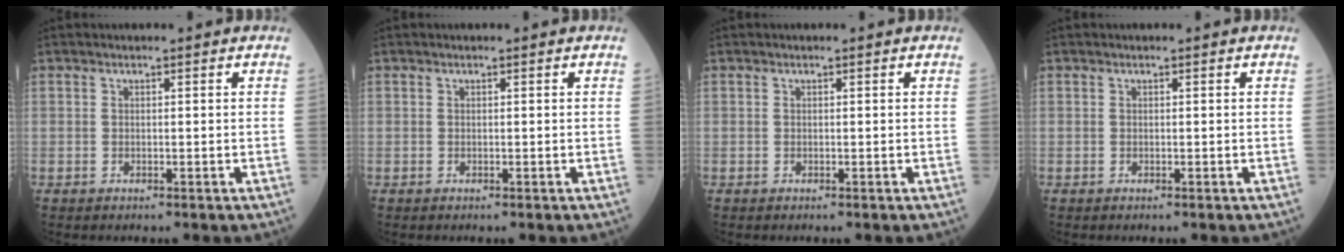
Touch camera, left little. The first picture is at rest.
{"total": 0.0}
{"total": 0.0}
{"total": 0.0}